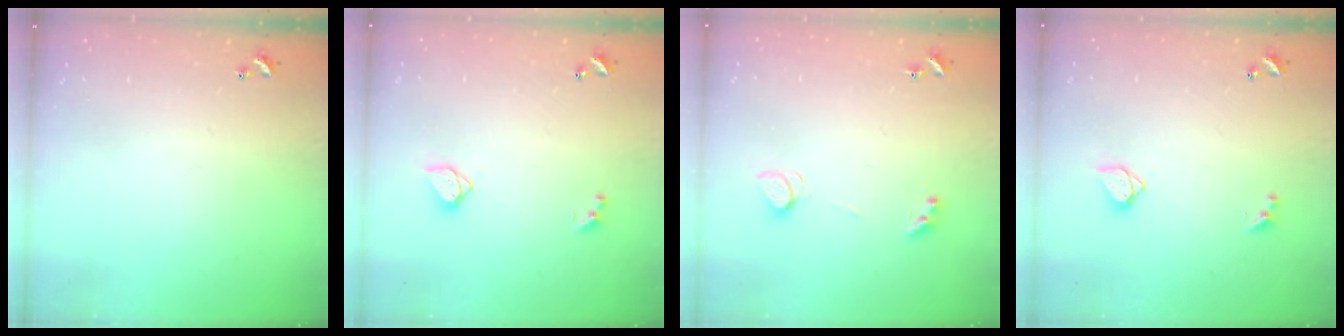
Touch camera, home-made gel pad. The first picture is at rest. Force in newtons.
{"total": 1.6, "press": 1.5, "slide": 0.3}
{"total": 2.4, "press": 2.3, "slide": 0.6}
{"total": 1.6, "press": 1.5, "slide": 0.3}